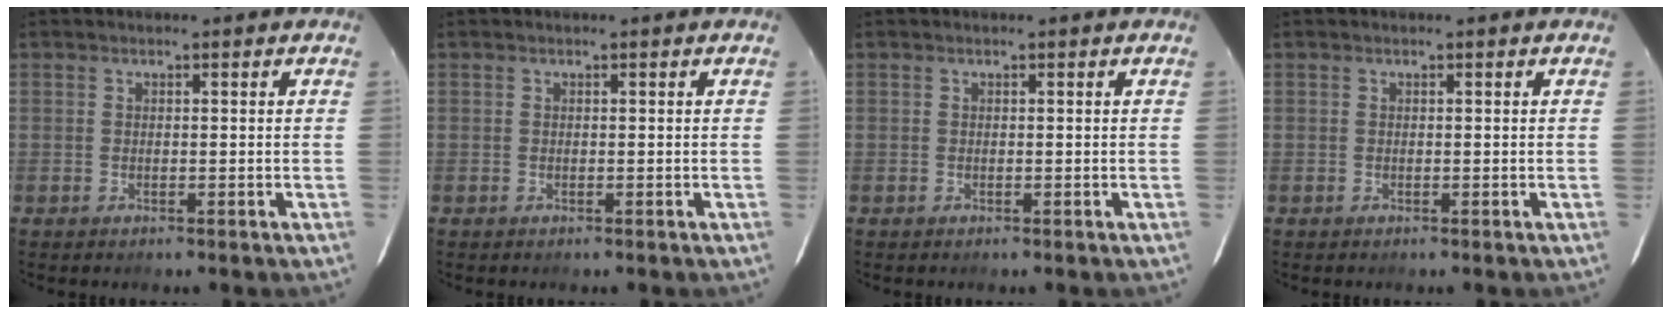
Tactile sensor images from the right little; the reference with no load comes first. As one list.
[{"total": 0.0}, {"total": 0.0}, {"total": 0.0}]